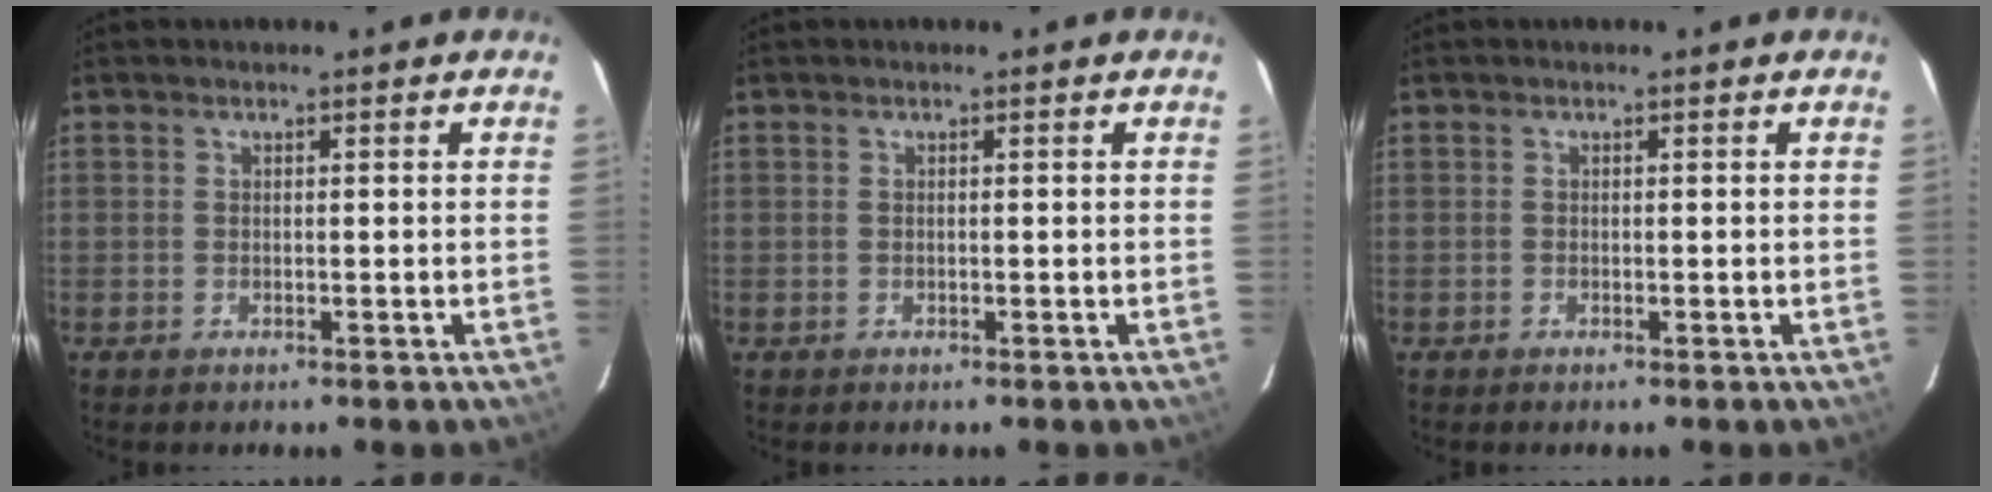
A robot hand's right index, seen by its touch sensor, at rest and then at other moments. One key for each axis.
{"total": 0.0}
{"total": 0.0}